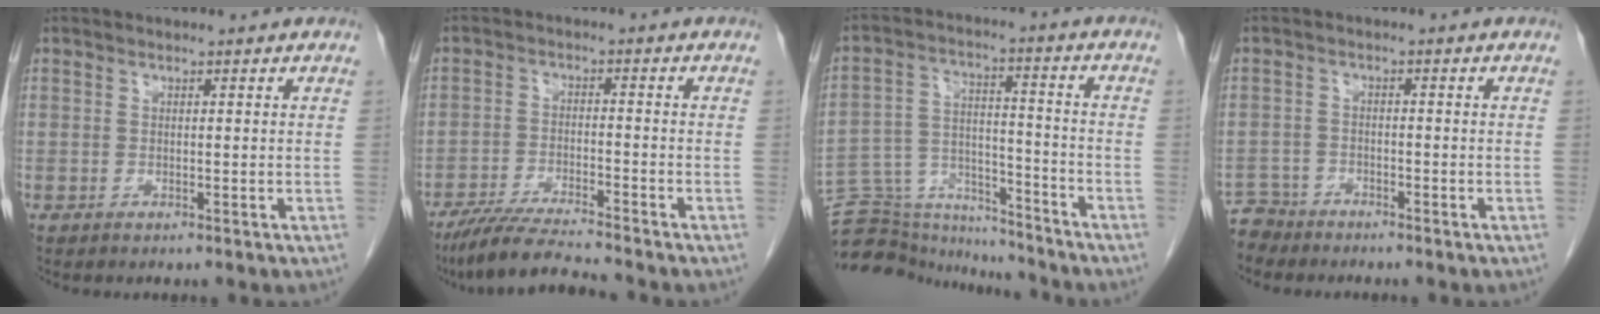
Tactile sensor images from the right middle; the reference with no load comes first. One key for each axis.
{"total": 8.0, "fx": -7.2, "fy": -0.7, "fz": 3.3, "tx": -0.058, "ty": -0.022, "tz": -0.132}
{"total": 15.2, "fx": -14.8, "fy": 2.9, "fz": 2.1, "tx": -0.040, "ty": 0.041, "tz": -0.234}
{"total": 3.7, "fx": -3.4, "fy": 1.1, "fz": -1.0, "tx": 0.021, "ty": -0.006, "tz": -0.067}